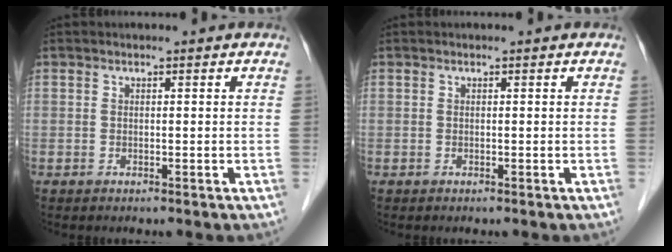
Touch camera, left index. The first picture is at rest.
{"total": 0.0}